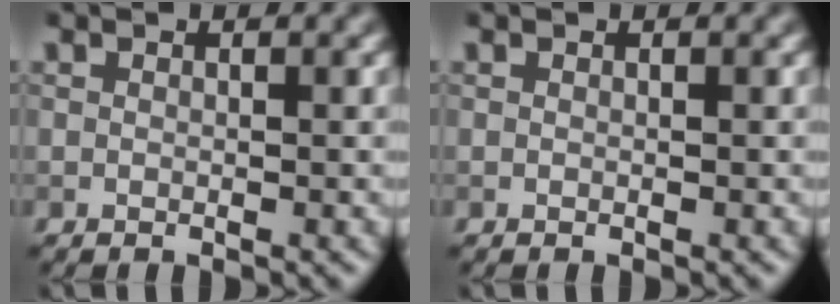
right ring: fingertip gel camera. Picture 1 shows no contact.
{"total": 0.0}